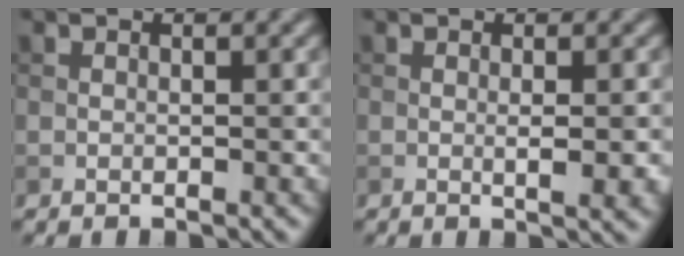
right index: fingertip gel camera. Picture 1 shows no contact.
{"total": 2.7, "force": [-0.2, 0.6, 2.6], "torque": [-0.038, -0.005, -0.001]}